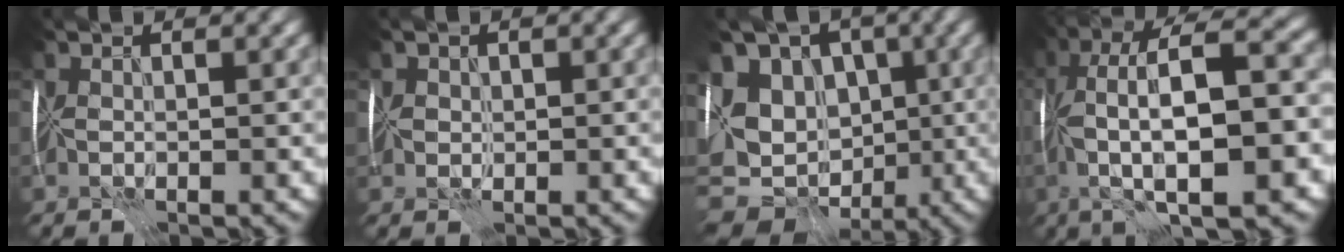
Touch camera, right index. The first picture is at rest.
{"total": 1.9, "force": [1.1, 1.4, 0.5], "torque": [-0.001, 0.017, 0.008]}
{"total": 16.1, "force": [-1.1, 12.3, 10.3], "torque": [-0.194, 0.017, -0.030]}
{"total": 11.3, "force": [-0.9, 2.7, 11.0], "torque": [-0.191, 0.025, -0.018]}